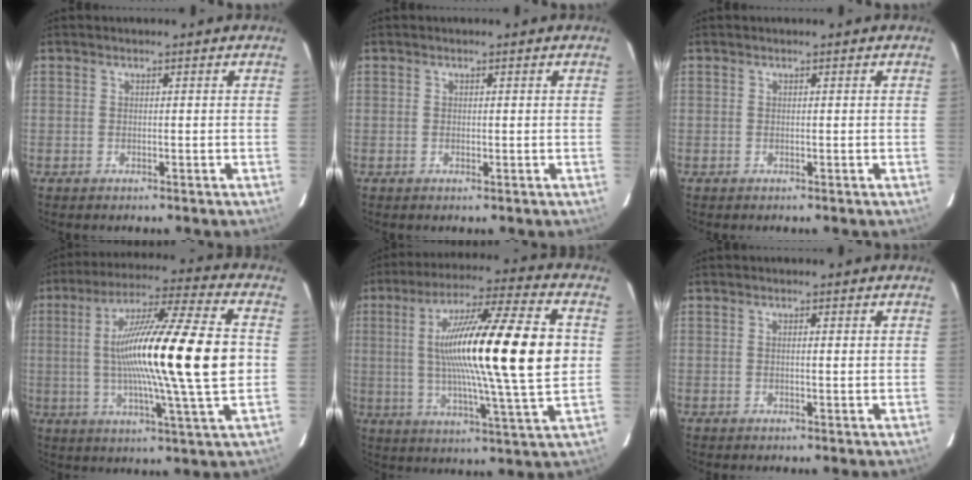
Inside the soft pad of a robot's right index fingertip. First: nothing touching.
{"total": 0.5, "force": [-0.1, 0.1, 0.5], "torque": [-0.009, -0.002, 0.001]}
{"total": 0.0}
{"total": 22.0, "force": [0.3, 0.0, 22.0], "torque": [-0.376, 0.003, -0.008]}
{"total": 23.2, "force": [2.4, 0.6, 23.1], "torque": [-0.383, 0.006, 0.023]}
{"total": 1.2, "force": [0.4, 0.2, 1.1], "torque": [-0.023, 0.004, 0.005]}